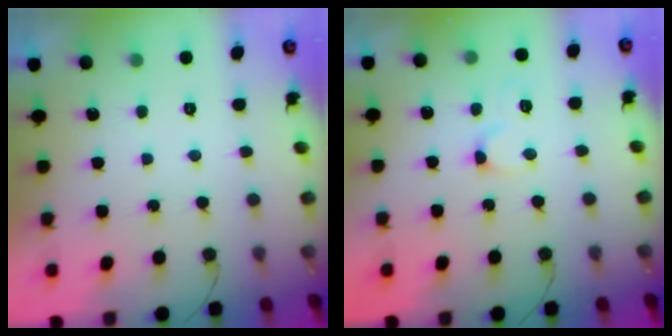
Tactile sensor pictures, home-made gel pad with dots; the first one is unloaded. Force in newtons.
{"total": 4.3, "press": 4.2, "slide": 0.5}